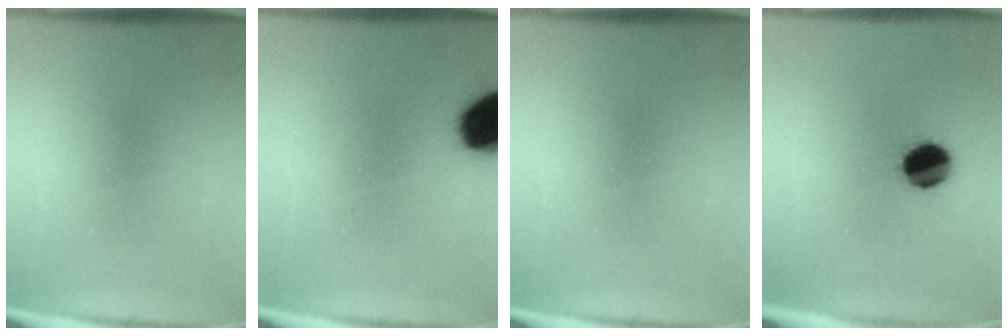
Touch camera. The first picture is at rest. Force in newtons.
{"total": 14.9}
{"total": 0.0}
{"total": 9.6}